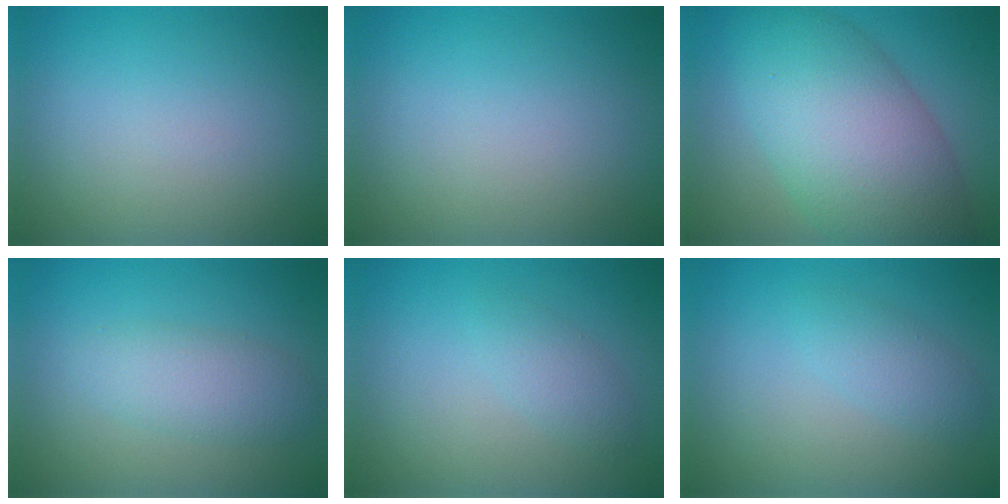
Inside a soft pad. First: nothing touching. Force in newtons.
{"total": 0.0}
{"total": 10.7, "press": 10.7, "slide": 0.5}
{"total": 3.1, "press": 3.1, "slide": 0.0}
{"total": 1.6, "press": 1.6, "slide": 0.0}
{"total": 1.9, "press": 1.9, "slide": 0.1}